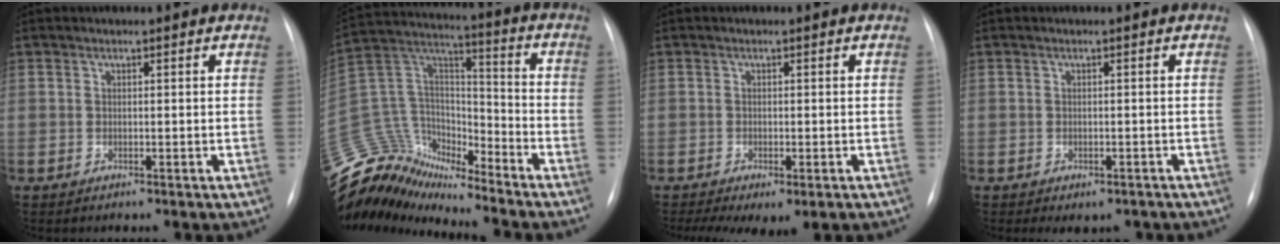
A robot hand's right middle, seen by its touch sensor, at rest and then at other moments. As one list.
[{"total": 15.3, "force": [-14.6, 3.8, 2.1], "torque": [-0.047, 0.079, -0.272]}, {"total": 6.8, "force": [-4.3, 2.5, 4.6], "torque": [-0.067, -0.013, -0.062]}, {"total": 3.3, "force": [-2.5, 1.8, 1.2], "torque": [-0.009, 0.005, -0.026]}]